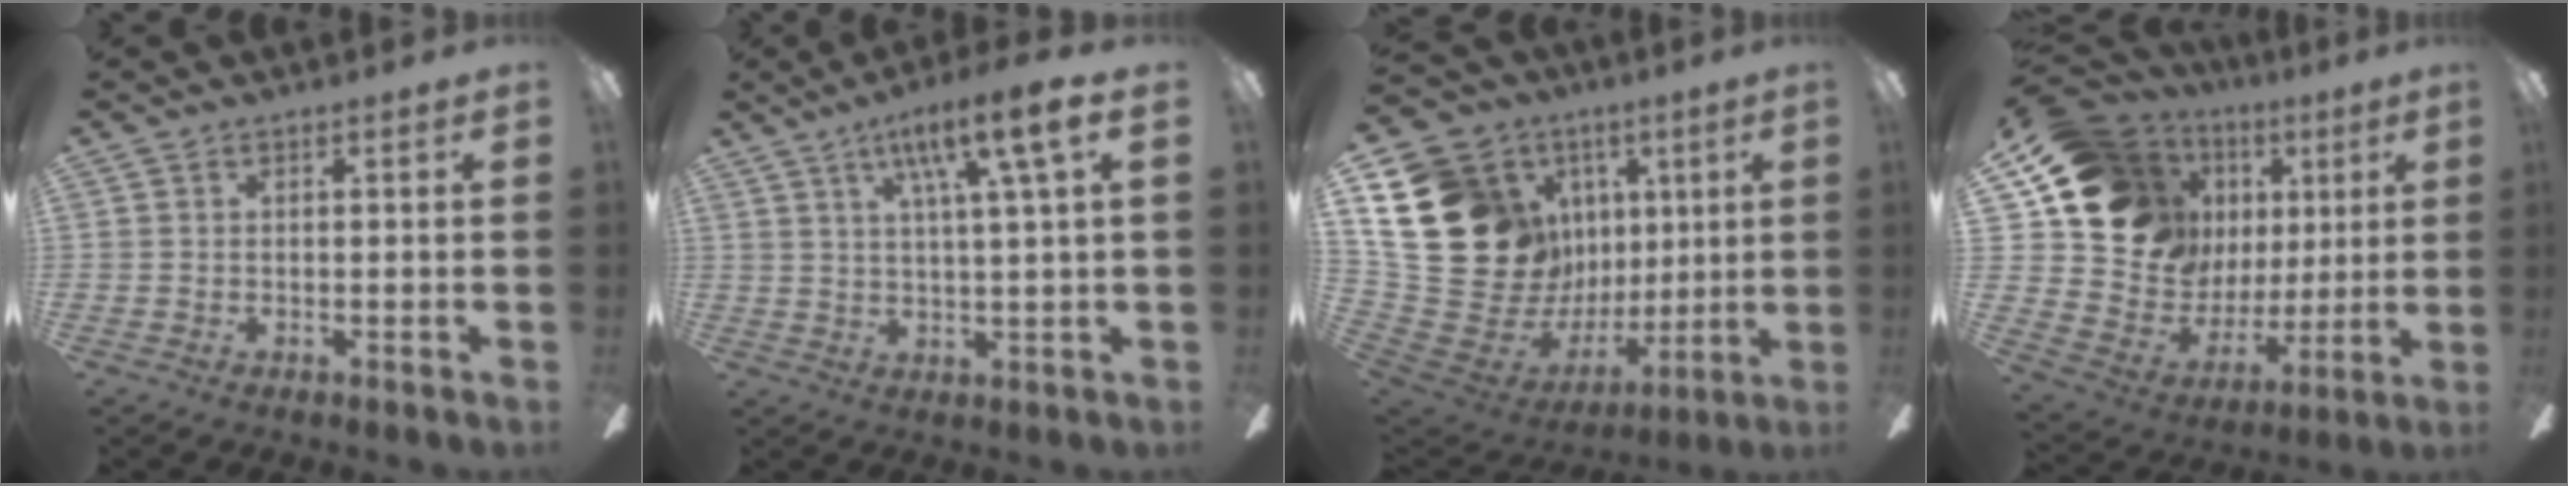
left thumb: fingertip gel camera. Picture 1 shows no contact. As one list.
[{"total": 10.9, "force": [5.8, 1.4, 9.1], "torque": [-0.151, -0.019, 0.090]}, {"total": 23.7, "force": [6.4, 19.9, 11.1], "torque": [-0.251, -0.053, 0.173]}, {"total": 19.0, "force": [8.7, 14.8, 8.3], "torque": [-0.180, -0.050, 0.185]}]